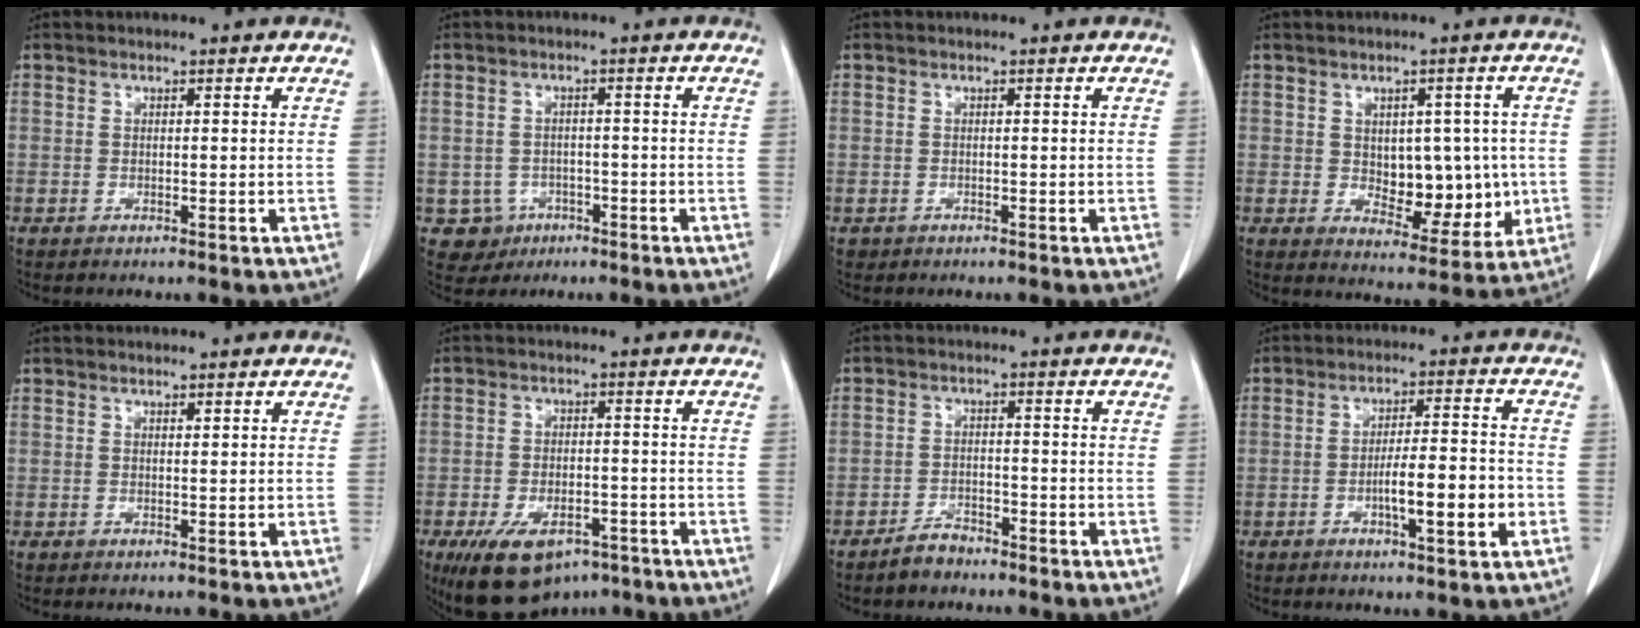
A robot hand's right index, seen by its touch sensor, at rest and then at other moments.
{"total": 4.5, "force": [-1.7, 4.1, 0.2], "torque": [0.002, 0.011, -0.020]}
{"total": 0.6, "force": [-0.4, 0.5, -0.1], "torque": [-0.007, 0.003, -0.006]}
{"total": 9.3, "force": [-0.1, 5.7, 7.4], "torque": [-0.081, 0.008, 0.017]}
{"total": 0.0}
{"total": 12.2, "force": [-8.1, 6.2, 6.7], "torque": [-0.116, -0.002, -0.124]}
{"total": 3.4, "force": [-3.0, 1.4, 0.9], "torque": [-0.019, 0.004, -0.051]}
{"total": 8.3, "force": [-2.5, 1.1, 7.8], "torque": [-0.127, 0.006, -0.040]}